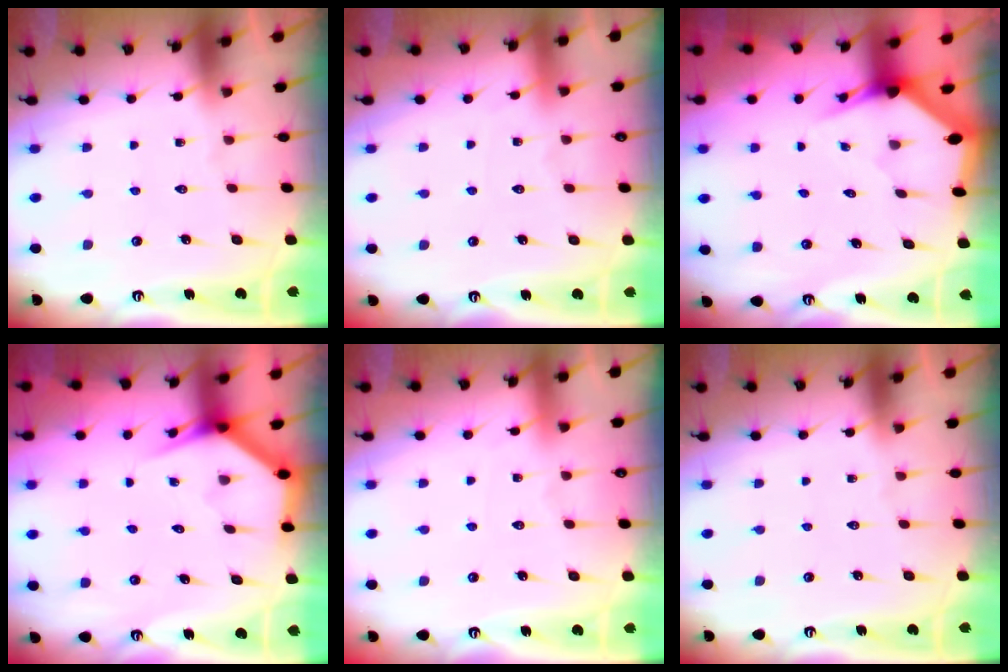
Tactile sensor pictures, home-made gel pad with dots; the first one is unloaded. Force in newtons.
{"total": 1.8, "press": 1.8, "slide": 0.3}
{"total": 3.2, "press": 3.2, "slide": 0.2}
{"total": 3.3, "press": 3.3, "slide": 0.2}
{"total": 1.8, "press": 1.8, "slide": 0.3}
{"total": 0.0}